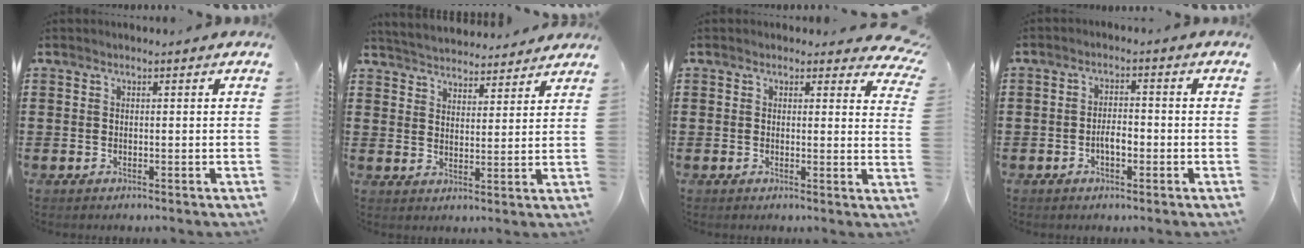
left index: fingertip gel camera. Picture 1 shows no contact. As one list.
[{"total": 4.1, "force": [4.1, 0.3, -0.2], "torque": [-0.017, -0.024, 0.071]}, {"total": 2.1, "force": [1.7, 1.0, 0.8], "torque": [-0.008, -0.004, 0.027]}, {"total": 3.1, "force": [-1.1, 1.3, 2.7], "torque": [-0.049, 0.007, -0.020]}]